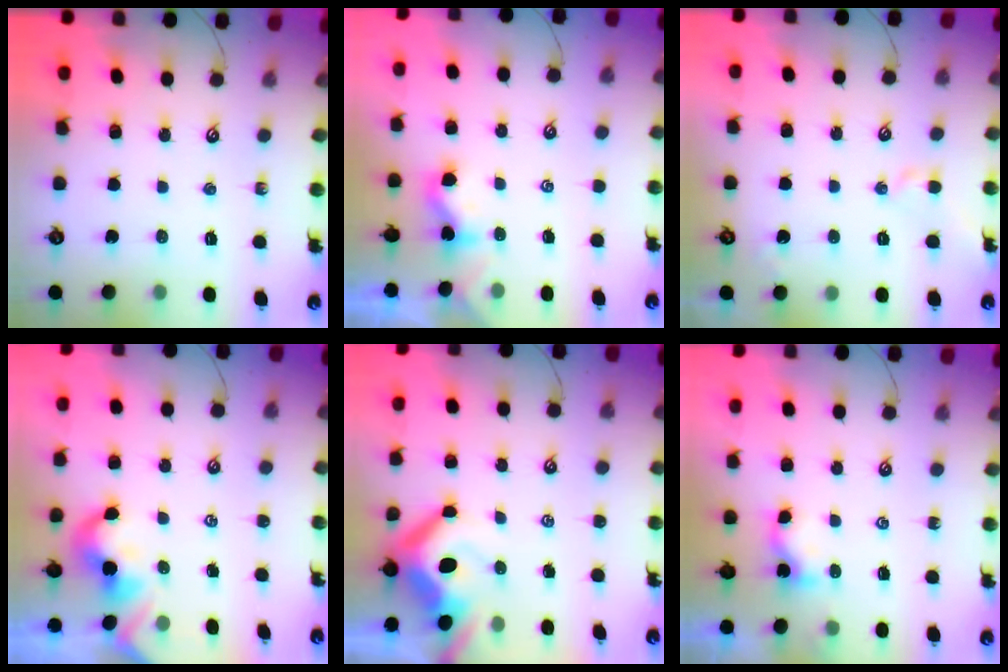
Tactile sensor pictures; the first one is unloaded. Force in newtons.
{"total": 2.3, "press": 2.3, "slide": 0.2}
{"total": 1.2, "press": 0.9, "slide": 0.7}
{"total": 2.1, "press": 2.1, "slide": 0.3}
{"total": 10.1, "press": 10.0, "slide": 1.4}
{"total": 2.2, "press": 2.1, "slide": 0.5}